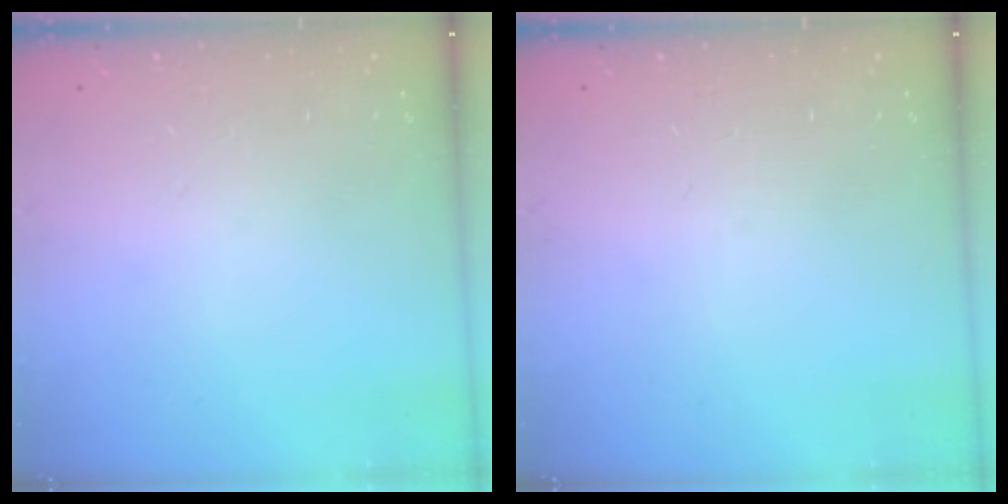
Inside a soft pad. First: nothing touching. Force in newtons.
{"total": 0.0}